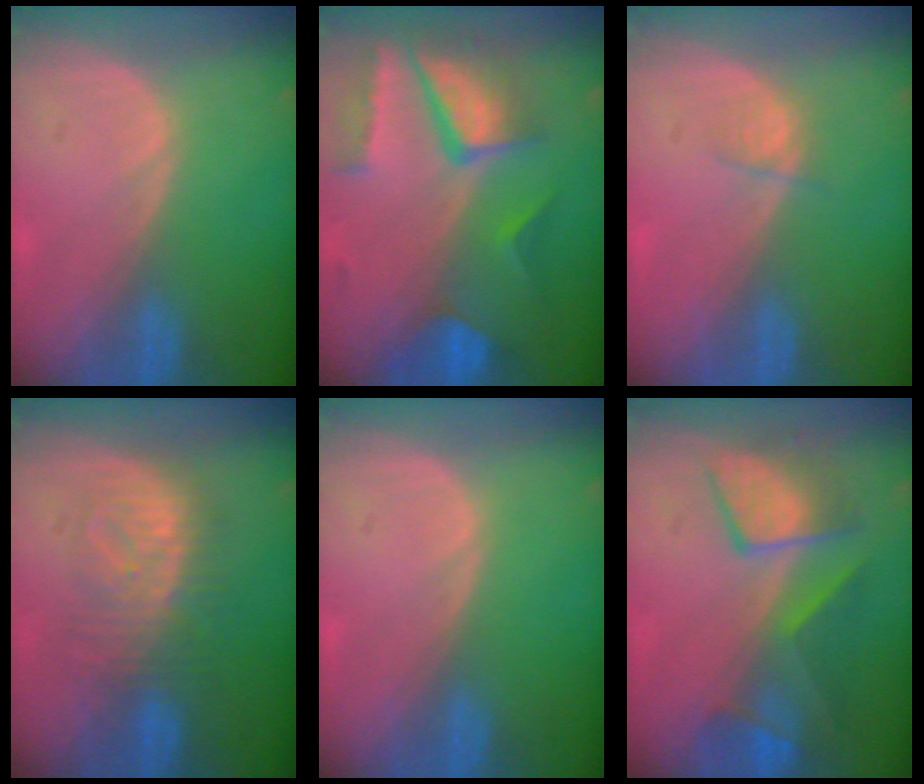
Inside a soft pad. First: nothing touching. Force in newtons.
{"total": 10.5, "press": 8.9, "slide": 5.6}
{"total": 1.4, "press": 1.3, "slide": 0.6}
{"total": 8.2, "press": 7.9, "slide": 2.1}
{"total": 0.0}
{"total": 8.0, "press": 7.9, "slide": 1.6}